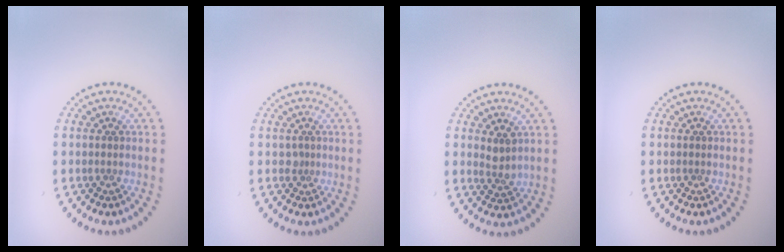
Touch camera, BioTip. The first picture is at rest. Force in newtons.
{"total": 0.7, "press": 0.4, "slide": 0.6}
{"total": 1.6, "press": 1.3, "slide": 0.9}
{"total": 0.0}